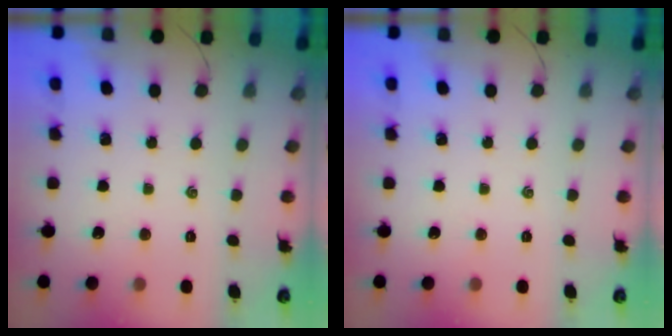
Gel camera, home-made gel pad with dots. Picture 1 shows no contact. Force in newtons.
{"total": 0.0}